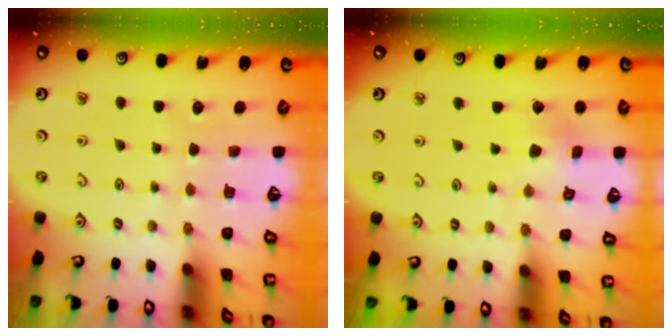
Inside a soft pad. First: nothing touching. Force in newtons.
{"total": 2.9, "press": 2.9, "slide": 0.6}